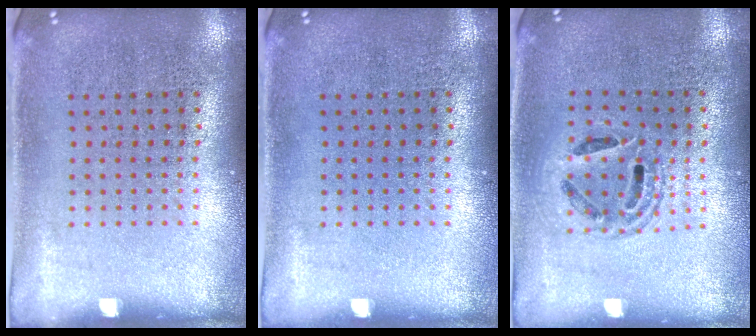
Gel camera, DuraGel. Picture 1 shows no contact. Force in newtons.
{"total": 0.0}
{"total": 1.4, "press": 1.2, "slide": 0.7}